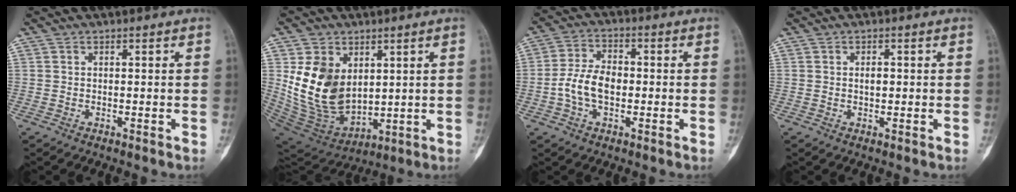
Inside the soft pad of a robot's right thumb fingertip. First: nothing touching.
{"total": 16.4, "force": [3.3, 11.5, 11.2], "torque": [-0.179, -0.028, 0.091]}
{"total": 8.0, "force": [-1.2, 5.0, 6.1], "torque": [-0.120, 0.021, -0.028]}
{"total": 1.7, "force": [0.1, 1.0, 1.4], "torque": [-0.022, 0.001, 0.002]}